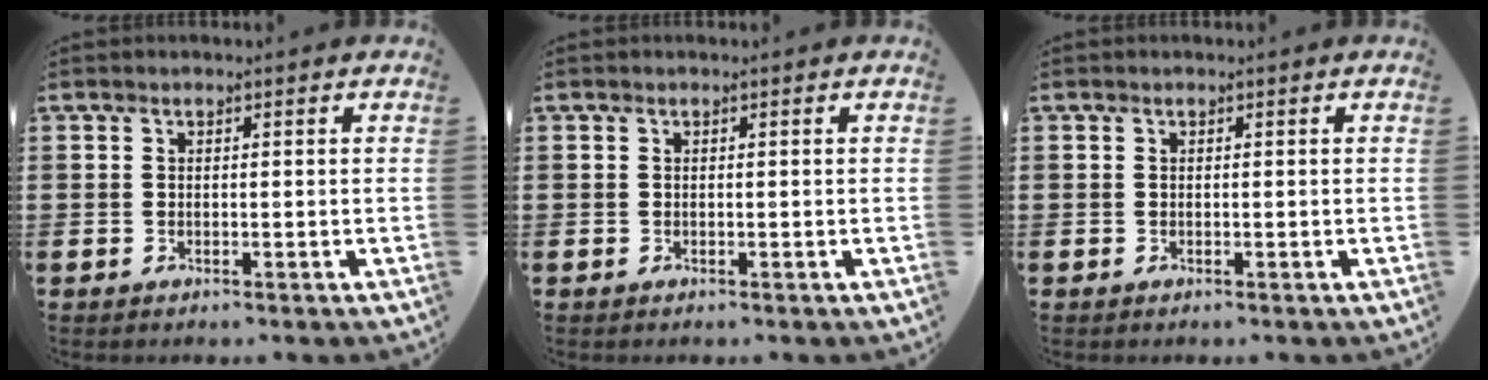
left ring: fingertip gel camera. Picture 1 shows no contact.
{"total": 0.0}
{"total": 0.0}